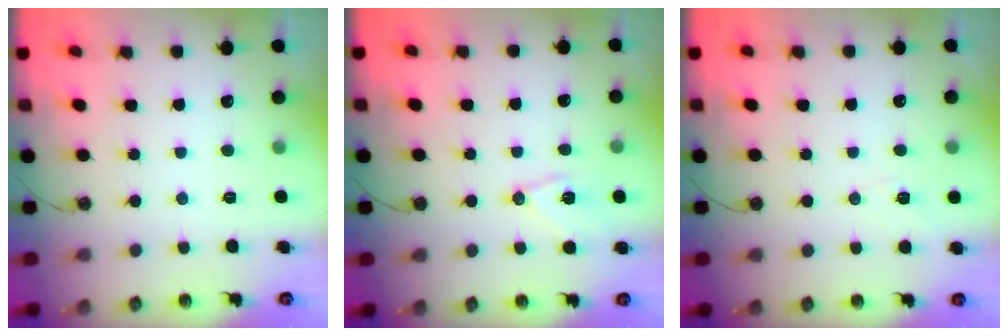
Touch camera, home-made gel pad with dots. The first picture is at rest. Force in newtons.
{"total": 9.9, "press": 9.8, "slide": 1.1}
{"total": 3.0, "press": 2.5, "slide": 1.6}